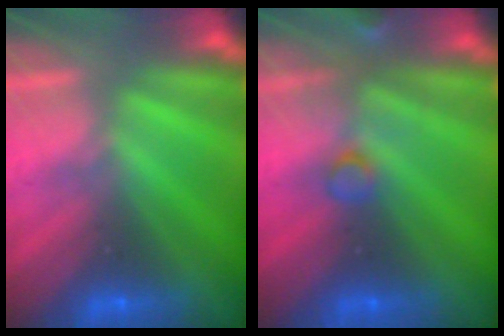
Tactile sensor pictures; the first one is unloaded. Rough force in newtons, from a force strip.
{"total": 2.9}